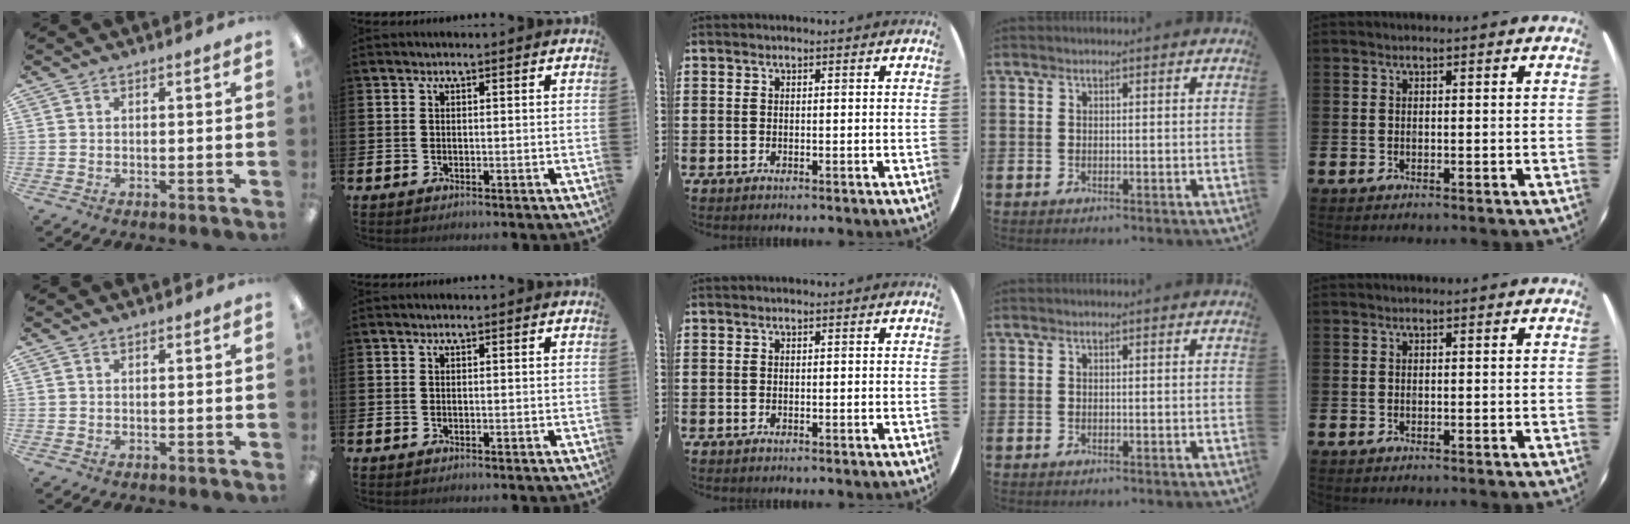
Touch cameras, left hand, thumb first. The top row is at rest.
{}